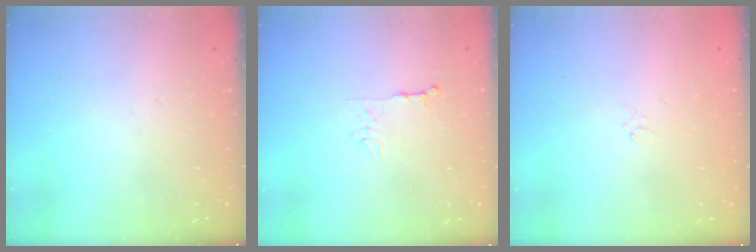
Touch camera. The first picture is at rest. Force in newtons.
{"total": 5.2, "press": 5.2, "slide": 0.4}
{"total": 0.0}